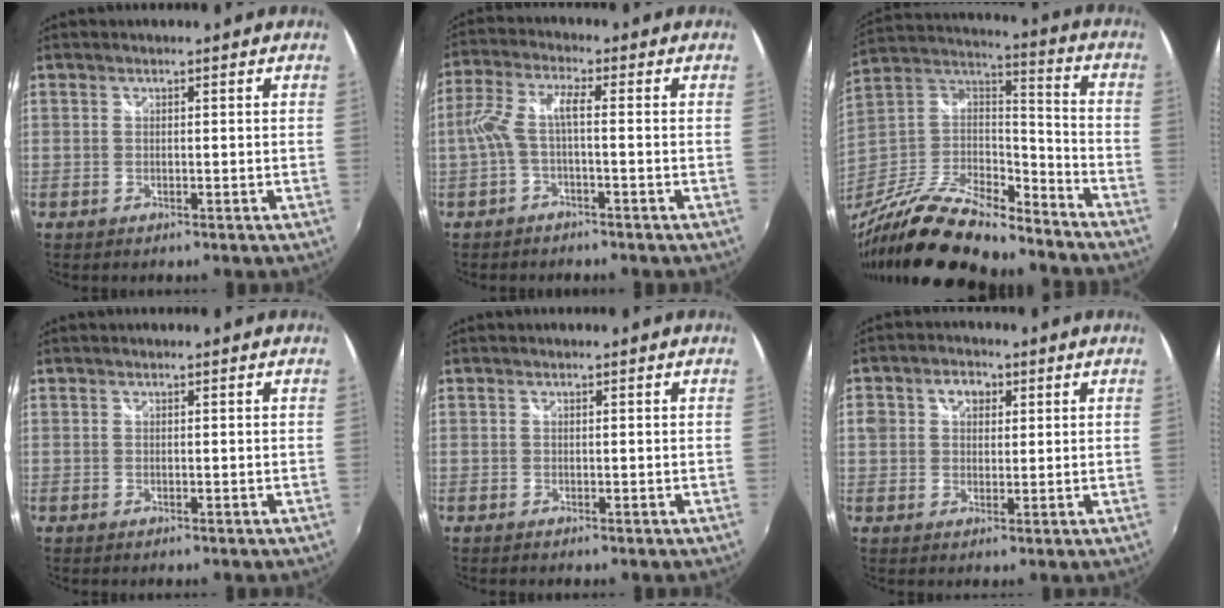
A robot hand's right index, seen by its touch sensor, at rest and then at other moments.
{"total": 5.6, "force": [-1.4, 0.9, 5.3], "torque": [-0.122, 0.009, -0.025]}
{"total": 27.3, "force": [-21.2, 8.1, 15.2], "torque": [-0.298, -0.024, -0.364]}
{"total": 0.0}
{"total": 0.0}
{"total": 5.1, "force": [1.4, 4.3, 2.5], "torque": [-0.044, 0.019, 0.021]}